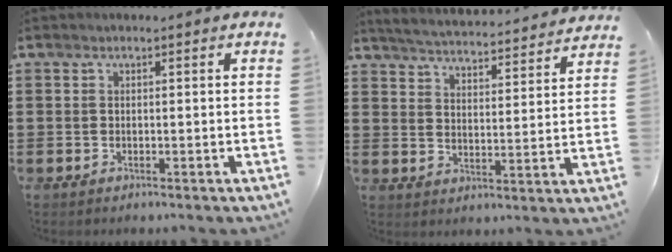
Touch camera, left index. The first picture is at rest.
{"total": 4.0, "force": [3.9, -0.6, 0.3], "torque": [-0.030, -0.037, 0.061]}